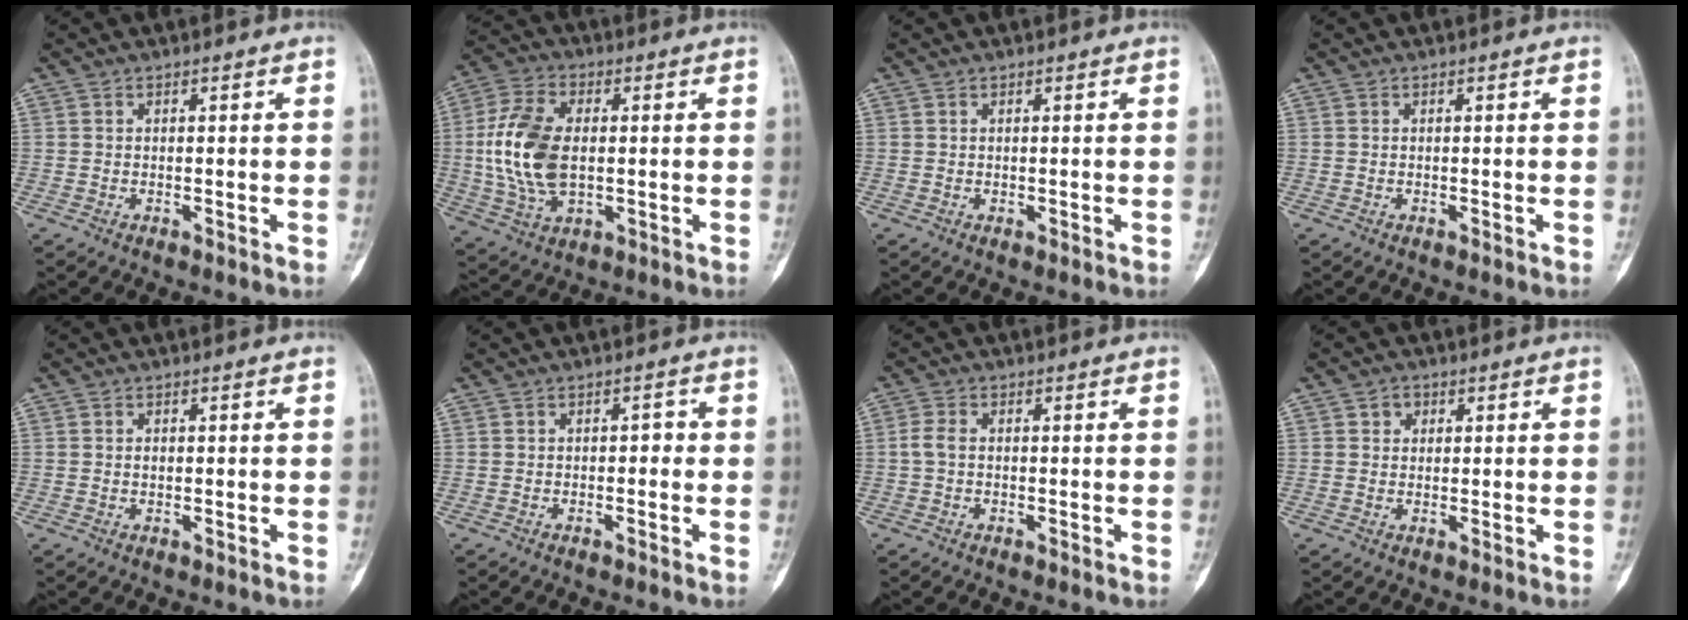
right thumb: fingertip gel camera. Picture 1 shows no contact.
{"total": 14.3, "force": [0.4, 8.3, 11.6], "torque": [-0.240, 0.004, 0.008]}
{"total": 0.0}
{"total": 0.0}
{"total": 0.7, "force": [0.1, 0.4, 0.5], "torque": [-0.005, 0.001, 0.001]}
{"total": 1.5, "force": [-0.3, 0.9, 1.1], "torque": [-0.004, 0.012, -0.009]}
{"total": 2.4, "force": [-0.1, 1.5, 1.9], "torque": [-0.044, 0.002, -0.009]}
{"total": 2.4, "force": [0.9, 2.1, 0.8], "torque": [0.002, -0.002, 0.011]}